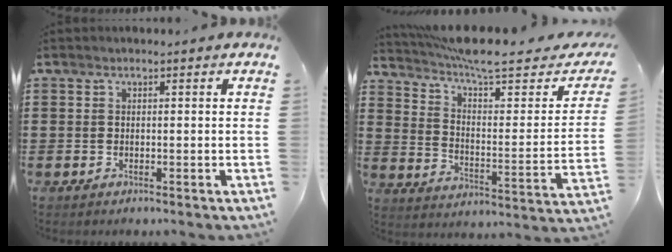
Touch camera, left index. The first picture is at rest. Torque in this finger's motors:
{"motor_torque": [1.09, -1.04, 0.54, 0.18]}